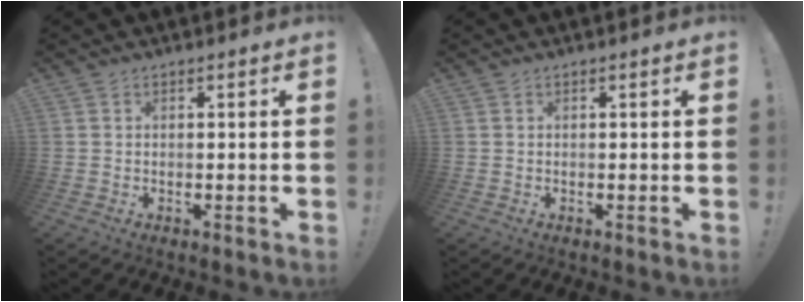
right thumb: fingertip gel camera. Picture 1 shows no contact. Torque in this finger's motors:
{"motor_torque": [-0.08, 0.10, -0.11, 0.10, 0.07]}